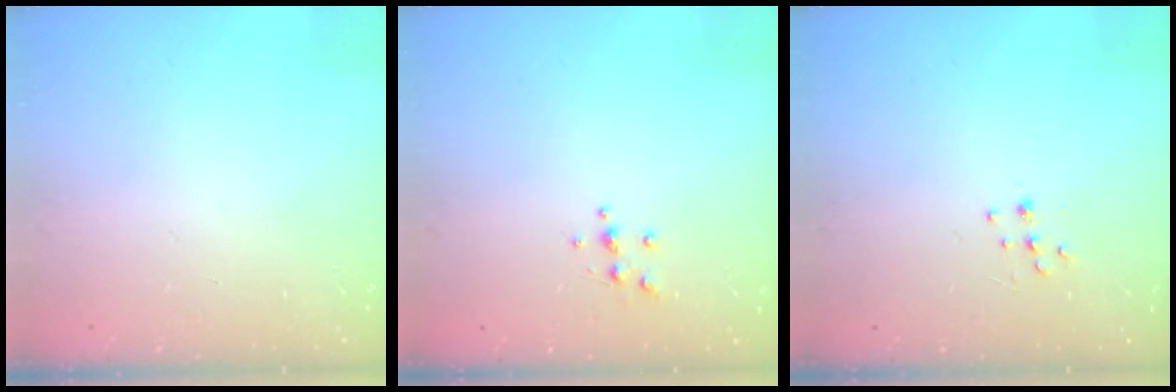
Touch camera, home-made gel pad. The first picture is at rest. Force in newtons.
{"total": 4.3, "press": 4.3, "slide": 0.5}
{"total": 5.3, "press": 5.2, "slide": 0.7}